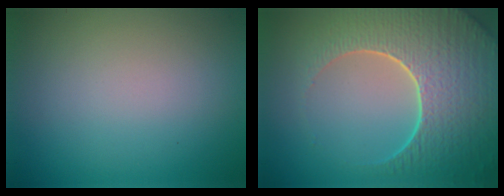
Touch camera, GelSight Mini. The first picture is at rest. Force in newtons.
{"total": 8.8, "press": 6.3, "slide": 6.2}